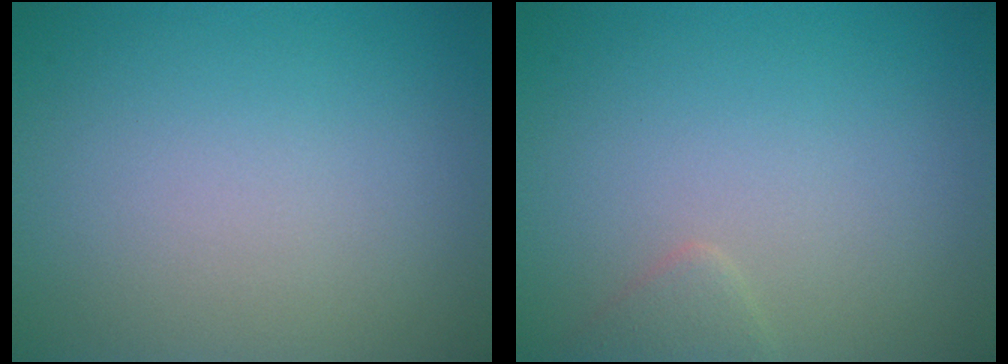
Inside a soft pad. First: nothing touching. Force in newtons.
{"total": 1.0, "press": 1.0, "slide": 0.1}